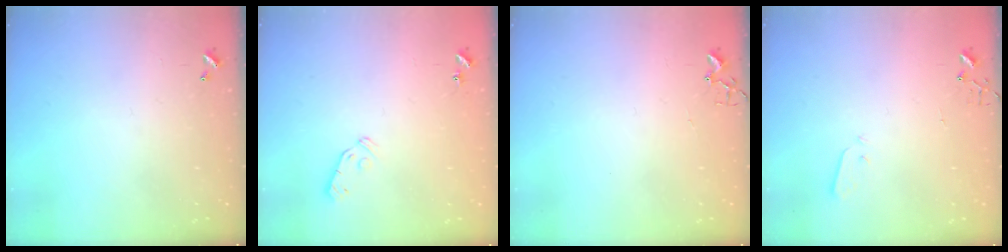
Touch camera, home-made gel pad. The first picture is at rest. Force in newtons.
{"total": 5.9, "press": 5.9, "slide": 0.6}
{"total": 1.9, "press": 1.9, "slide": 0.2}
{"total": 2.1, "press": 2.0, "slide": 0.4}